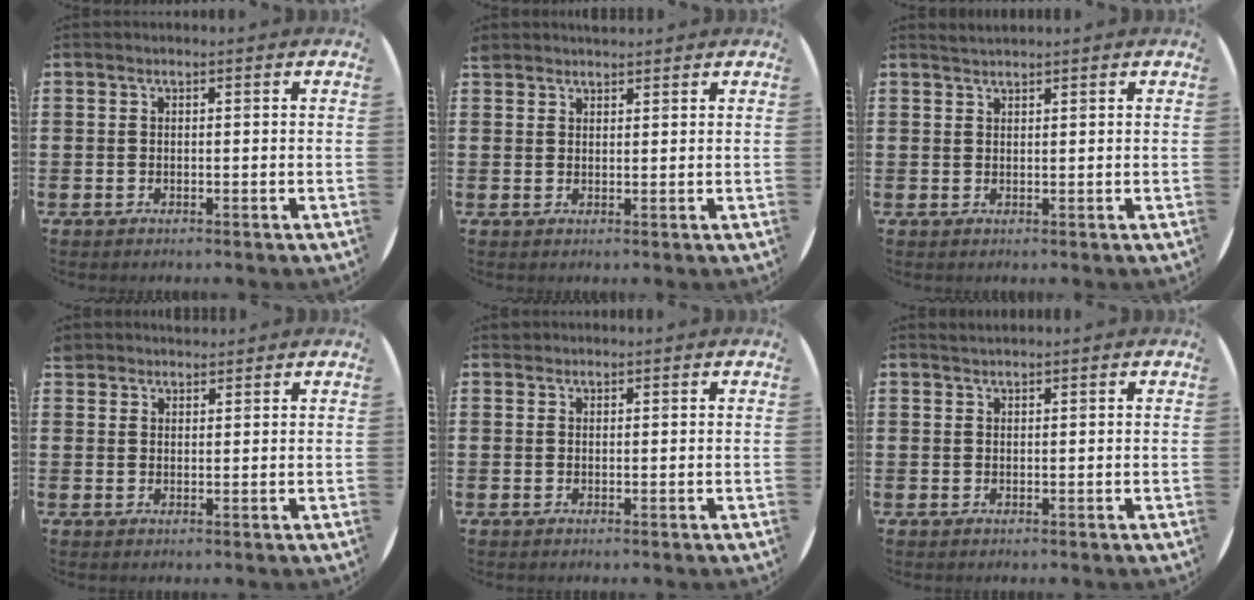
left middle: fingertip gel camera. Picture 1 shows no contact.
{"total": 1.7, "force": [1.6, 0.4, -0.2], "torque": [0.000, 0.002, 0.033]}
{"total": 1.1, "force": [1.1, -0.1, 0.1], "torque": [-0.003, -0.001, 0.022]}
{"total": 2.1, "force": [2.1, 0.6, -0.3], "torque": [0.008, -0.004, 0.039]}
{"total": 0.5, "force": [0.5, 0.1, -0.1], "torque": [0.002, 0.003, 0.010]}
{"total": 0.7, "force": [0.7, -0.1, 0.0], "torque": [-0.001, -0.001, 0.015]}